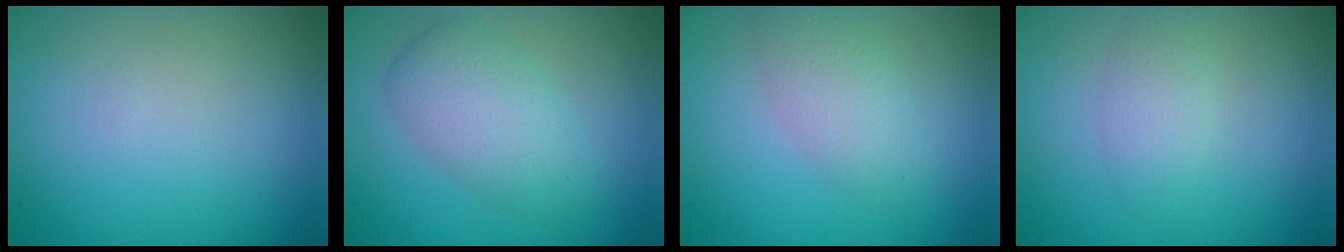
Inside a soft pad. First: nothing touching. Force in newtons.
{"total": 4.3, "press": 4.3, "slide": 0.1}
{"total": 3.0, "press": 3.0, "slide": 0.1}
{"total": 1.8, "press": 1.8, "slide": 0.1}